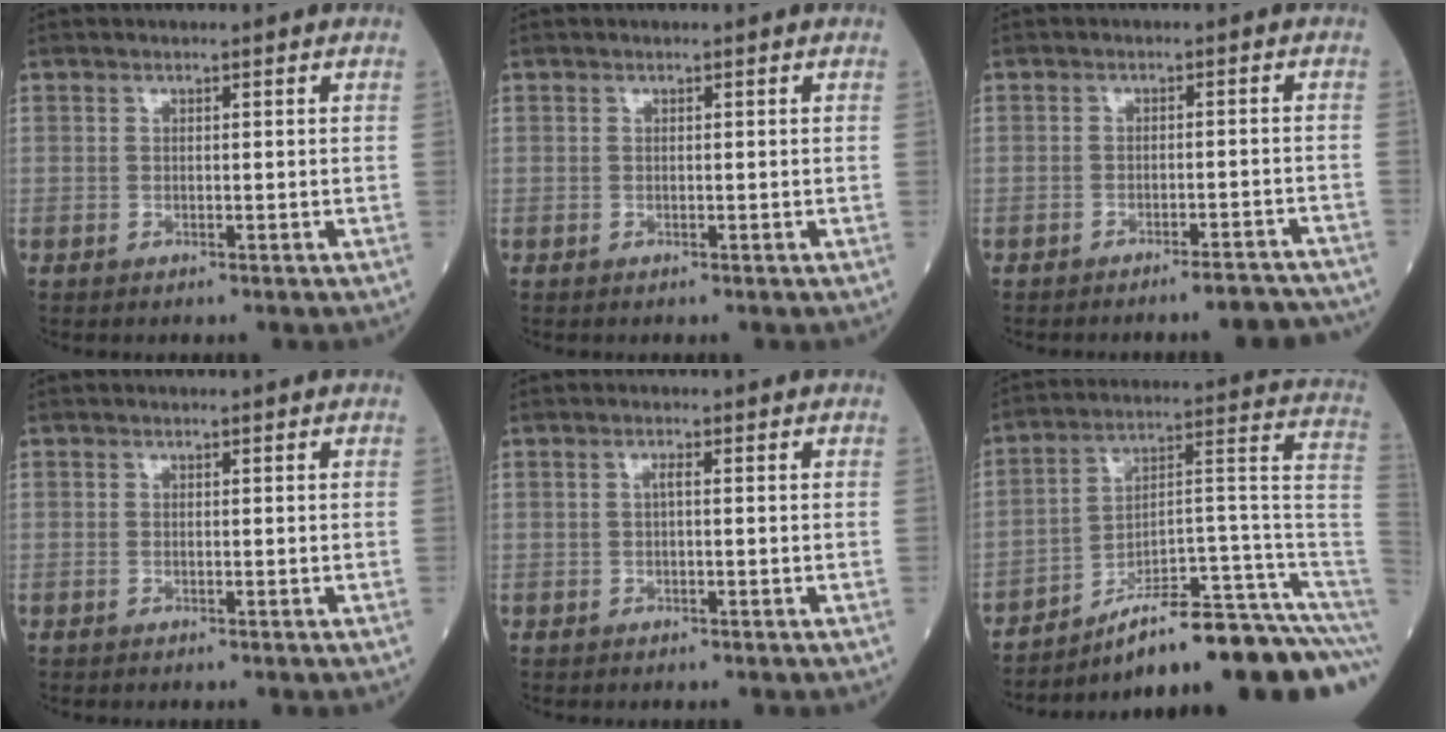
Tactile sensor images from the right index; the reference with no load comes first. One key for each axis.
{"total": 0.0}
{"total": 6.3, "fx": -6.1, "fy": 0.7, "fz": 1.7, "tx": 0.001, "ty": 0.008, "tz": -0.079}
{"total": 0.0}
{"total": 0.9, "fx": 0.0, "fy": 0.0, "fz": 0.9, "tx": -0.018, "ty": 0.001, "tz": -0.001}
{"total": 19.3, "fx": -13.9, "fy": 1.8, "fz": 13.3, "tx": -0.110, "ty": 0.062, "tz": -0.206}